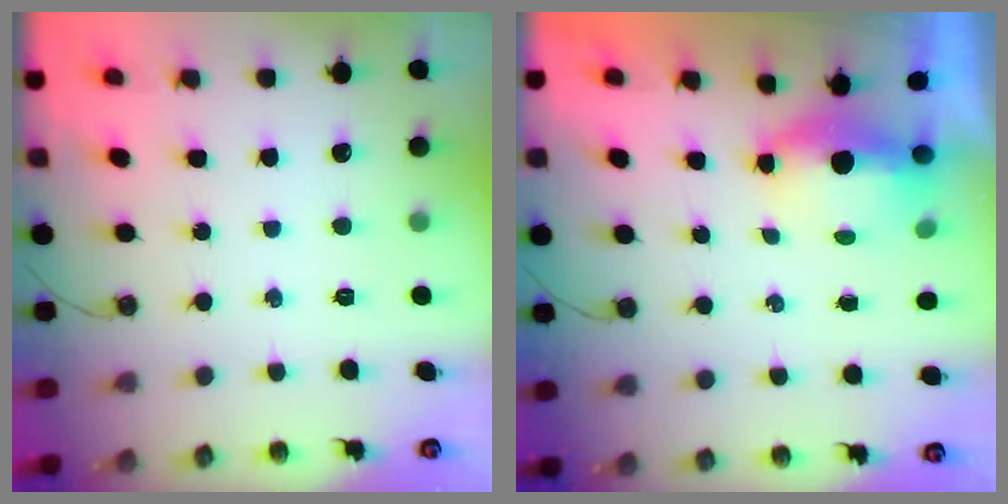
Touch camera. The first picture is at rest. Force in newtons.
{"total": 7.7, "press": 5.5, "slide": 5.4}